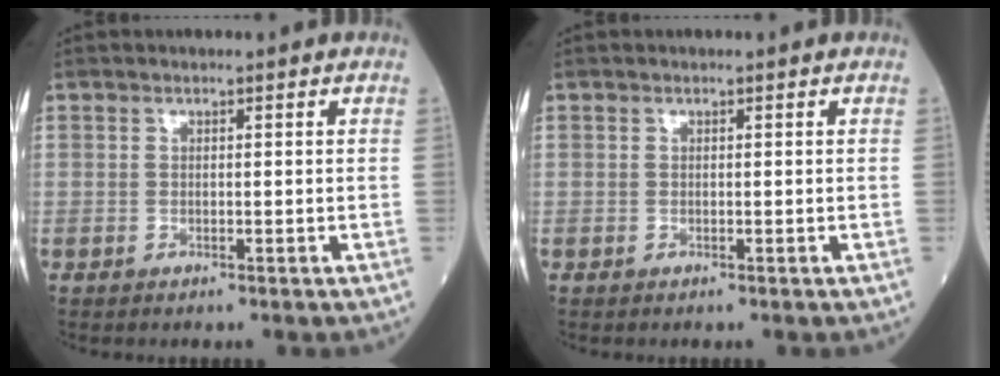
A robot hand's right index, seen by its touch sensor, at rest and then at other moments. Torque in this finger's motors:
{"motor_torque": [0.00, 0.04, 0.08, 0.01]}